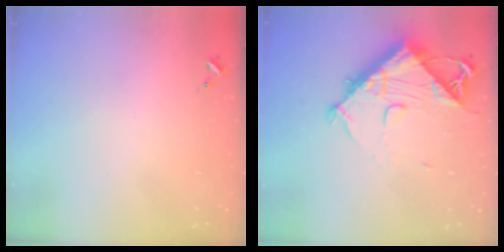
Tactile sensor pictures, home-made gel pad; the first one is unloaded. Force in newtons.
{"total": 12.5, "press": 12.5, "slide": 1.3}